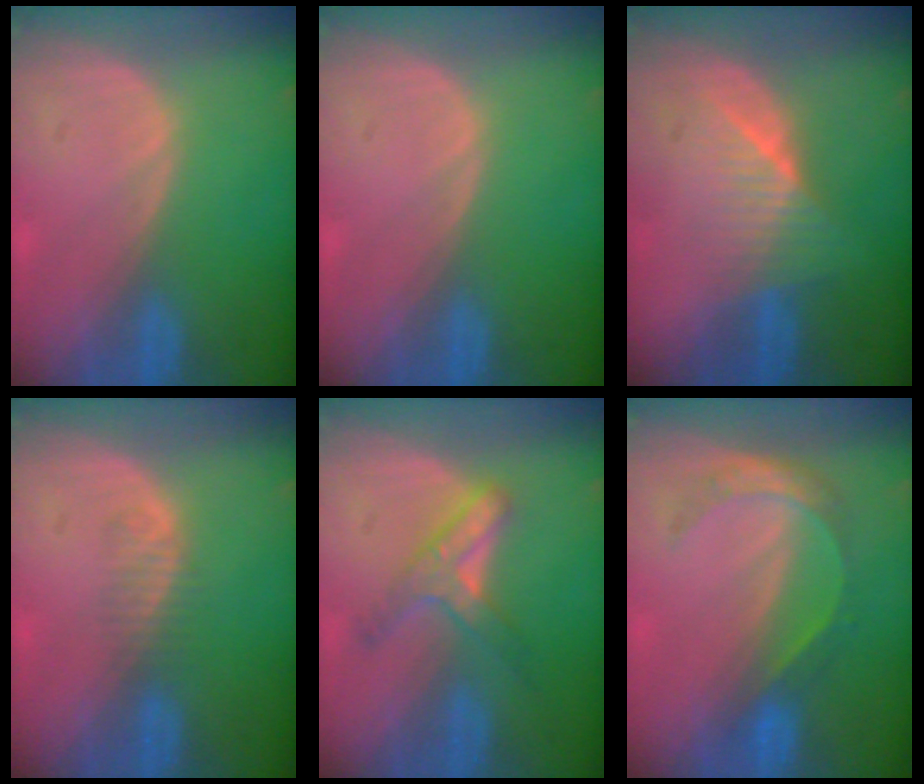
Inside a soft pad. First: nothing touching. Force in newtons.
{"total": 0.0}
{"total": 6.1, "press": 5.7, "slide": 2.1}
{"total": 1.9, "press": 1.6, "slide": 1.0}
{"total": 5.1, "press": 5.1, "slide": 0.3}
{"total": 5.7, "press": 4.9, "slide": 2.9}